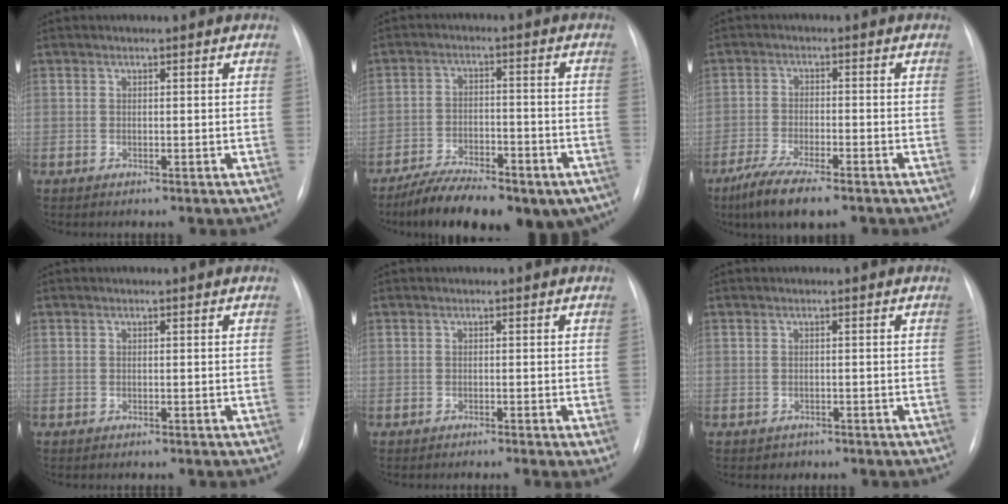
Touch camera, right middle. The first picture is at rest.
{"total": 18.4, "force": [-13.7, 6.5, 10.4], "torque": [-0.139, 0.008, -0.201]}
{"total": 8.9, "force": [-6.3, 1.7, 6.0], "torque": [-0.110, -0.020, -0.103]}
{"total": 0.0}
{"total": 1.7, "force": [-0.8, 0.0, 1.5], "torque": [-0.017, -0.005, -0.015]}
{"total": 1.2, "force": [-0.8, 0.9, 0.0], "torque": [-0.003, 0.002, -0.009]}